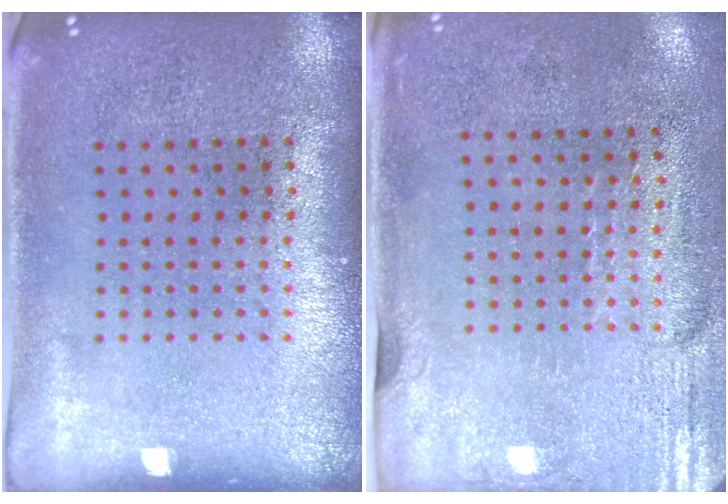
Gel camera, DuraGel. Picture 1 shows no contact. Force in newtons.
{"total": 2.9, "press": 2.4, "slide": 1.6}